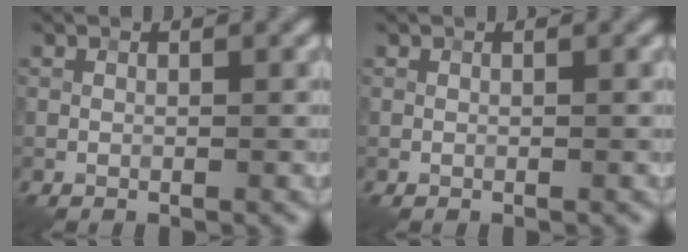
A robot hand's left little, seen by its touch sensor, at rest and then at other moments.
{"total": 0.0}